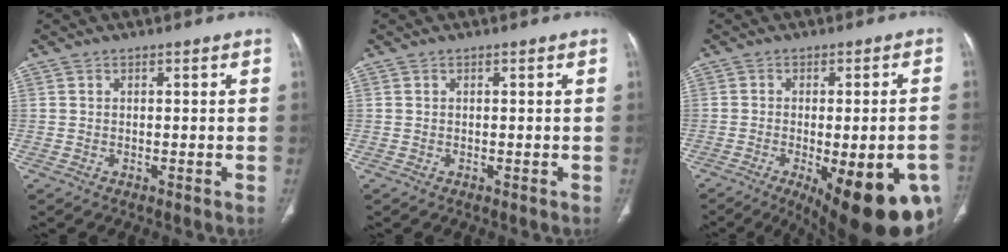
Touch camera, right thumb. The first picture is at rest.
{"total": 0.0}
{"total": 21.9, "force": [-8.8, 7.4, 18.7], "torque": [-0.187, -0.004, -0.100]}